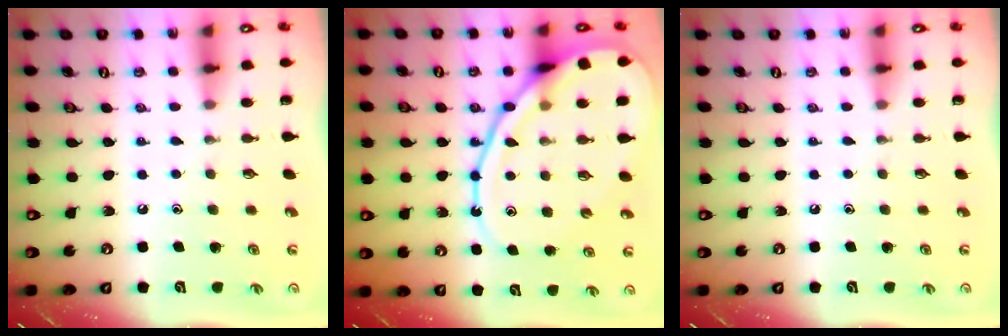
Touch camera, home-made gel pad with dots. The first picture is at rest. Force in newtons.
{"total": 16.5, "press": 16.4, "slide": 1.5}
{"total": 0.0}